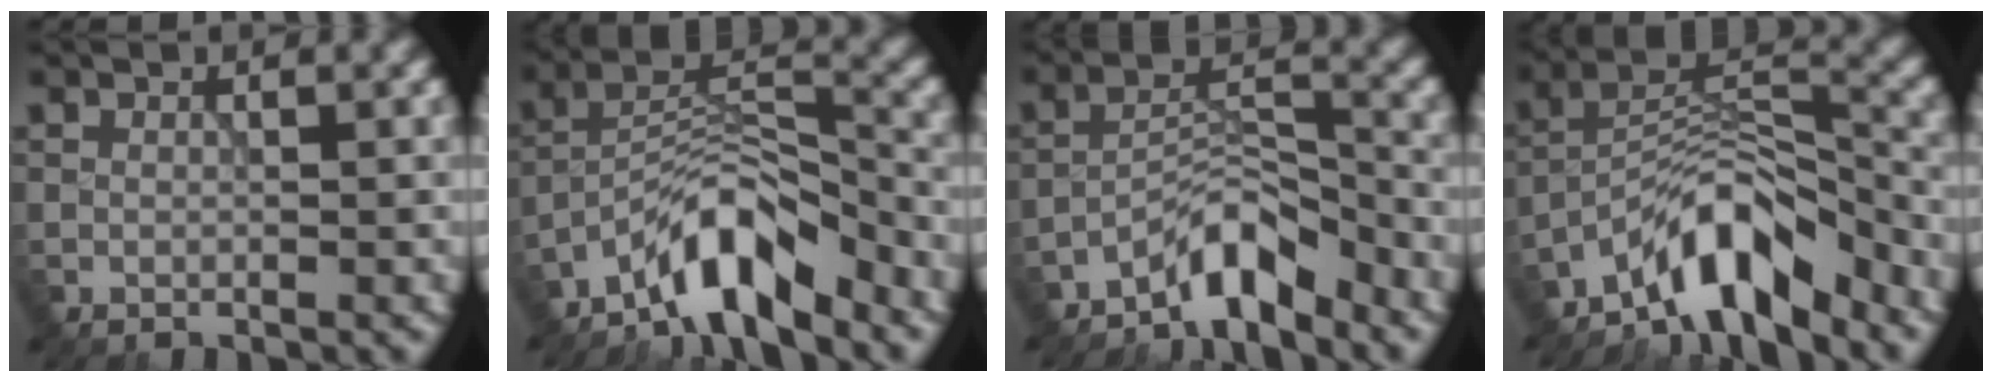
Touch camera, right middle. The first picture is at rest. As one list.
[{"total": 6.7, "force": [-5.4, 1.7, 3.6], "torque": [-0.057, 0.011, -0.104]}, {"total": 4.6, "force": [-3.9, 1.0, 2.3], "torque": [-0.033, 0.015, -0.079]}, {"total": 7.5, "force": [-5.9, 2.3, 4.0], "torque": [-0.055, 0.009, -0.115]}]